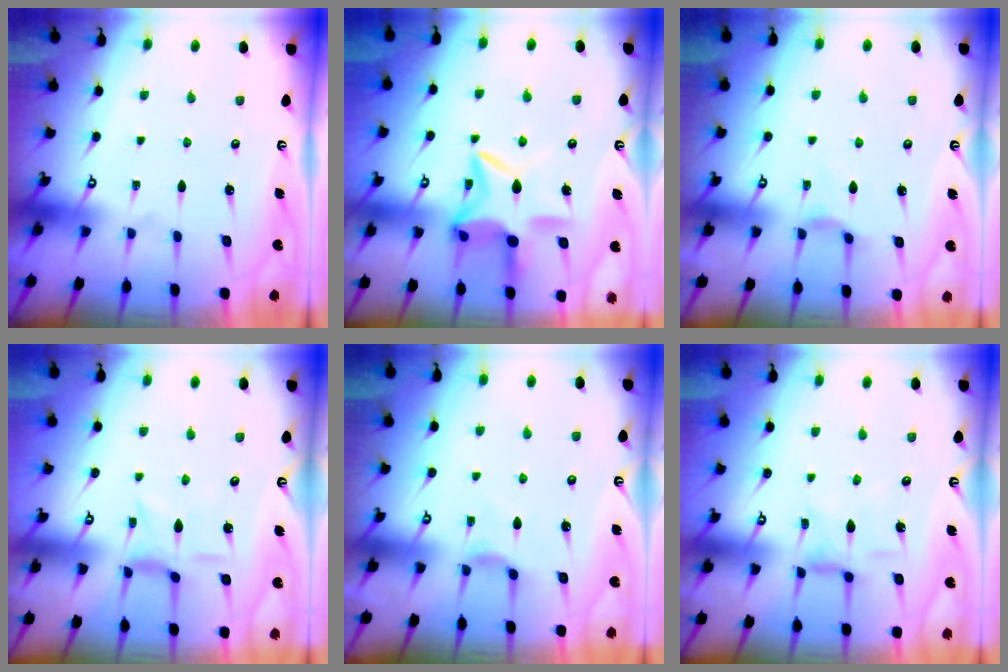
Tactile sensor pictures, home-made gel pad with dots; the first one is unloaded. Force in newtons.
{"total": 12.4, "press": 12.3, "slide": 1.0}
{"total": 2.0, "press": 2.0, "slide": 0.3}
{"total": 3.6, "press": 3.5, "slide": 0.8}
{"total": 3.0, "press": 2.9, "slide": 0.5}
{"total": 4.6, "press": 4.5, "slide": 0.4}